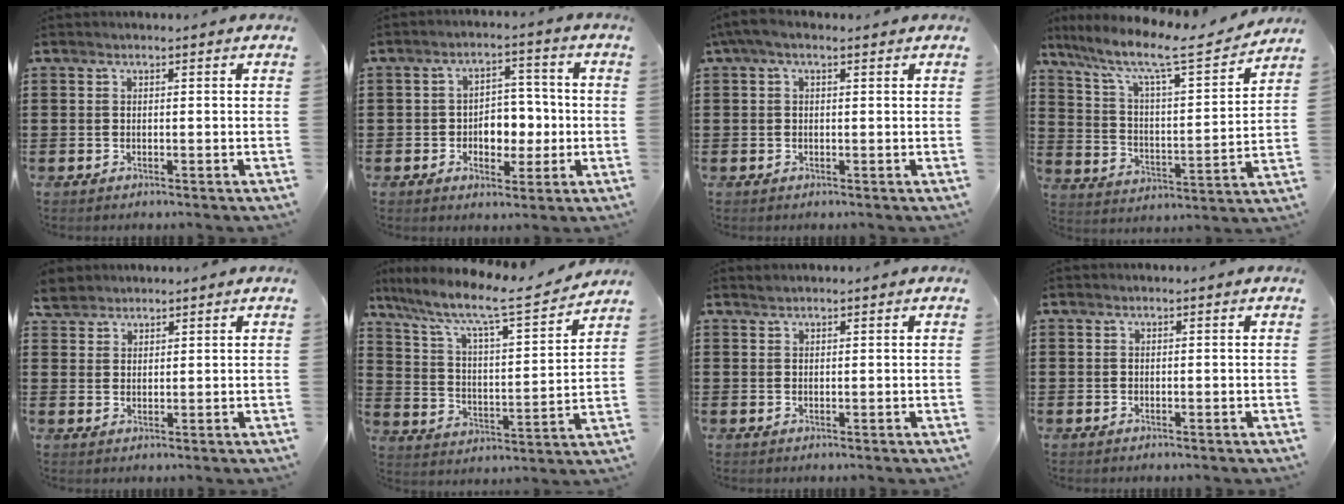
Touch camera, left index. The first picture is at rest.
{"total": 5.5, "force": [-0.9, 4.2, 3.4], "torque": [-0.057, 0.008, -0.023]}
{"total": 2.0, "force": [0.3, 1.2, 1.6], "torque": [-0.040, 0.004, 0.000]}
{"total": 9.4, "force": [7.5, 1.1, 5.6], "torque": [-0.132, -0.053, 0.116]}
{"total": 2.8, "force": [2.6, 1.2, 0.1], "torque": [-0.012, 0.004, 0.050]}
{"total": 8.0, "force": [6.6, 0.7, 4.5], "torque": [-0.117, -0.049, 0.102]}
{"total": 0.7, "force": [0.6, 0.1, 0.2], "torque": [-0.004, 0.000, 0.012]}
{"total": 0.0}